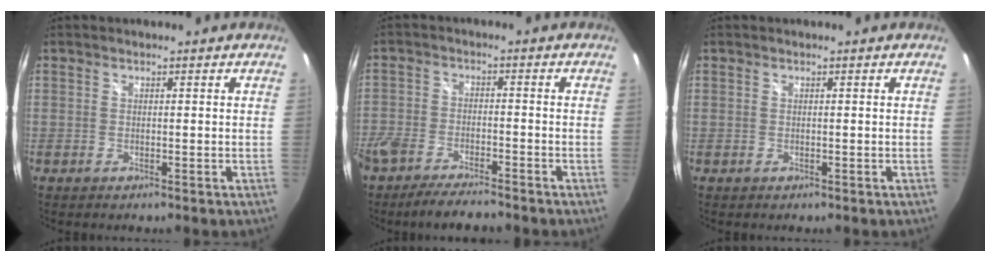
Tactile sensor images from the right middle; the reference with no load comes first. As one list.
[{"total": 9.2, "force": [-7.8, 2.3, 4.4], "torque": [-0.112, -0.021, -0.140]}, {"total": 0.0}]